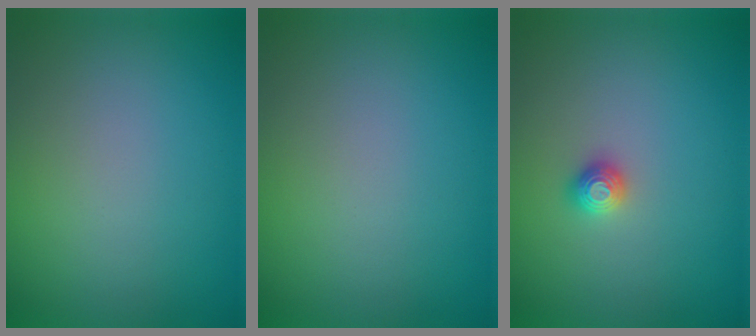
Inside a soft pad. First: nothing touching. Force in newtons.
{"total": 0.0}
{"total": 1.2, "press": 1.1, "slide": 0.2}